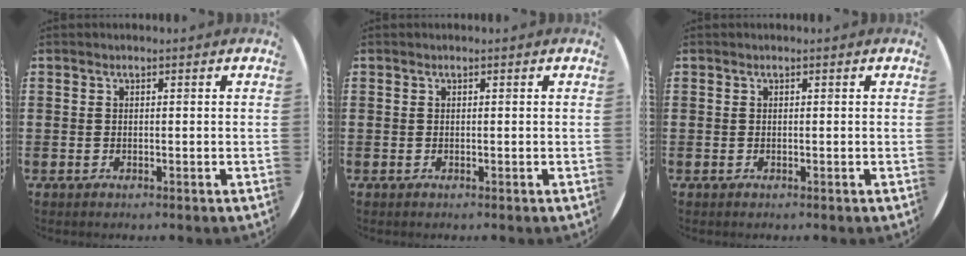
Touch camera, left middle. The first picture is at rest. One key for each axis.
{"total": 0.0}
{"total": 0.0}